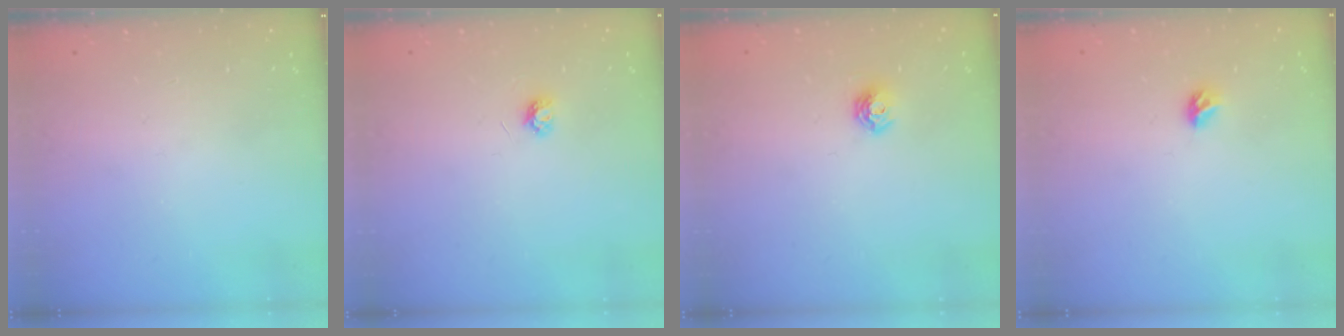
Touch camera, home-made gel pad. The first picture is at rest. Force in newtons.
{"total": 3.5, "press": 3.4, "slide": 0.3}
{"total": 5.2, "press": 5.2, "slide": 0.5}
{"total": 3.3, "press": 3.2, "slide": 0.8}